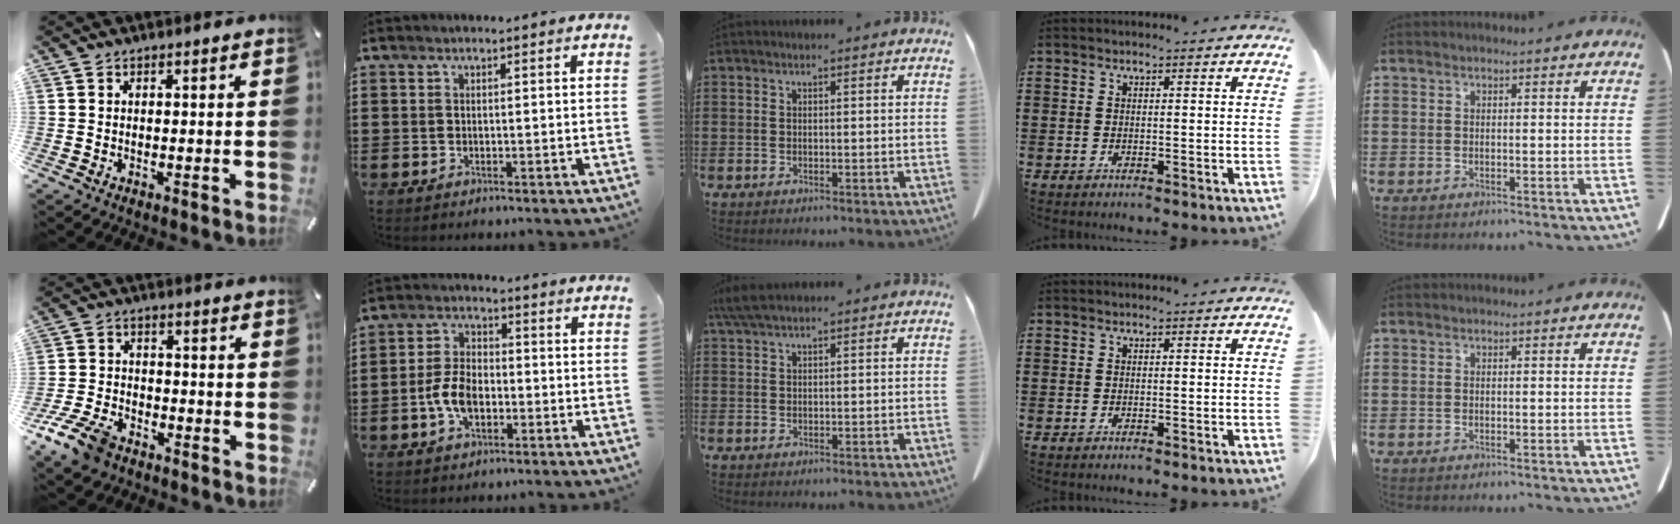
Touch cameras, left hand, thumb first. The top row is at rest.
{"thumb": {"total": 9.1, "force": [-6.2, 4.9, 4.5], "torque": [-0.094, 0.029, -0.116]}, "index": {"total": 6.3, "force": [-1.9, 3.7, 4.7], "torque": [-0.117, 0.001, -0.044]}, "middle": {"total": 3.2, "force": [2.3, 0.5, 2.2], "torque": [-0.049, 0.001, 0.045]}}